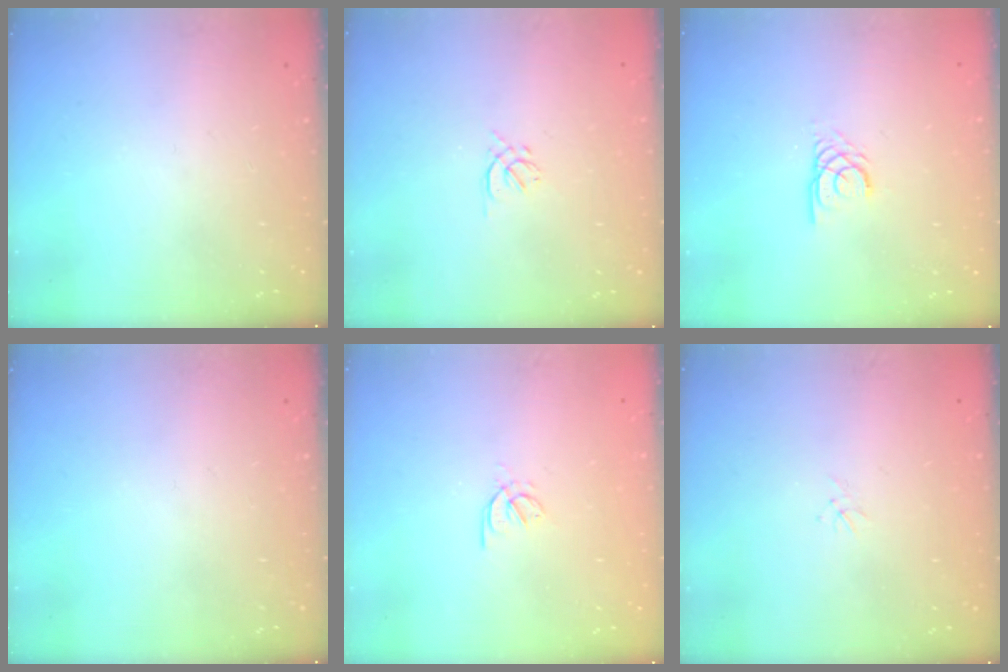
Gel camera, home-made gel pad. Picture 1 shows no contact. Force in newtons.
{"total": 1.6, "press": 1.5, "slide": 0.6}
{"total": 2.4, "press": 2.4, "slide": 0.2}
{"total": 0.0}
{"total": 2.4, "press": 2.4, "slide": 0.5}
{"total": 1.1, "press": 1.0, "slide": 0.3}